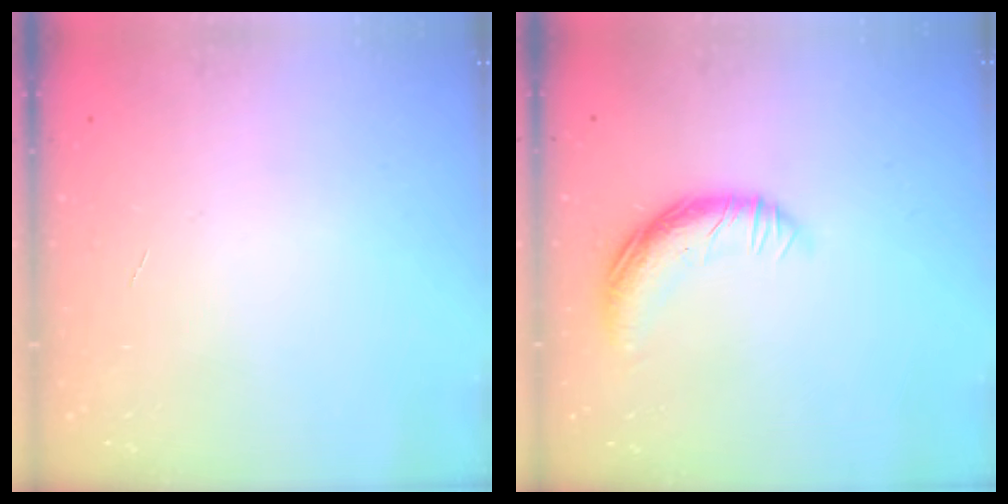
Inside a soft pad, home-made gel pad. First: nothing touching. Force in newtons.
{"total": 11.6, "press": 11.5, "slide": 0.9}